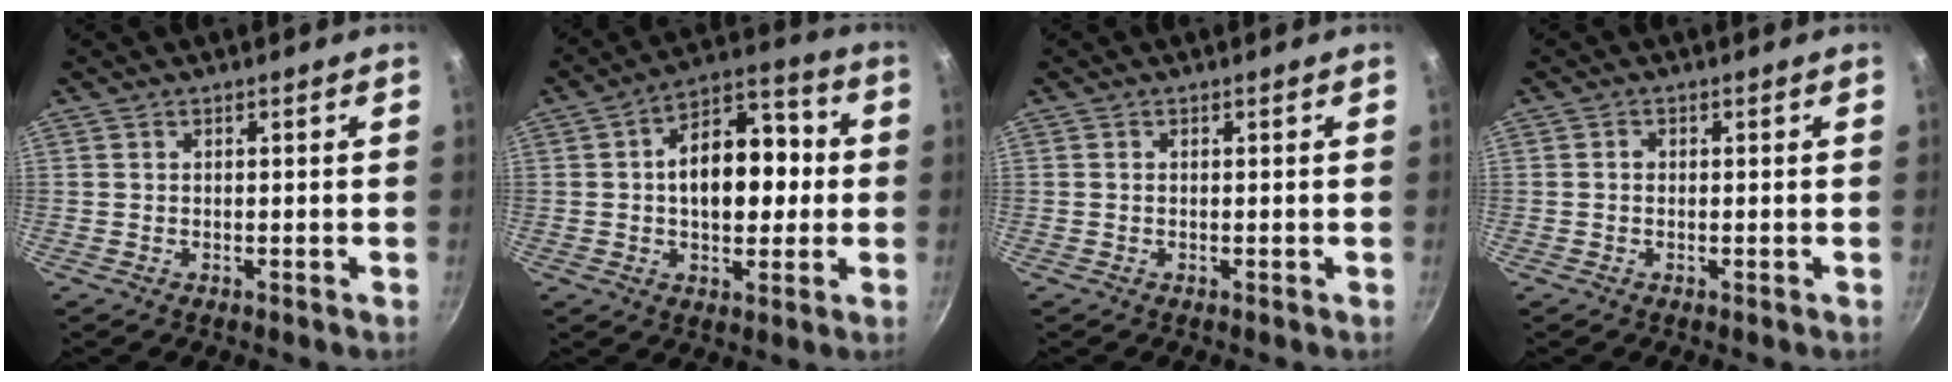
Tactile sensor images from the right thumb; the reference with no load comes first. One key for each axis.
{"total": 15.2, "fx": 0.7, "fy": 9.1, "fz": 12.2, "tx": -0.147, "ty": 0.030, "tz": 0.002}
{"total": 0.0}
{"total": 0.9, "fx": -0.1, "fy": 0.8, "fz": 0.5, "tx": -0.002, "ty": 0.003, "tz": -0.005}